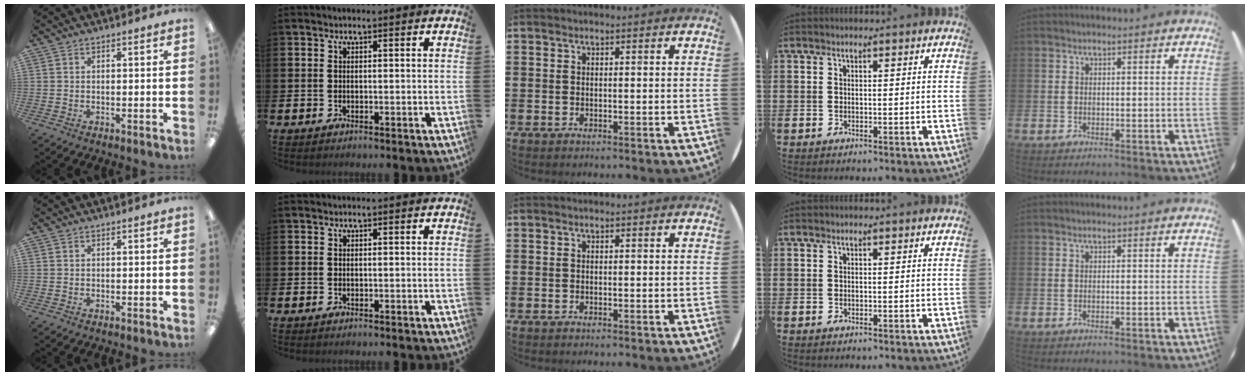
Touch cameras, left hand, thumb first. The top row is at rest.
{}